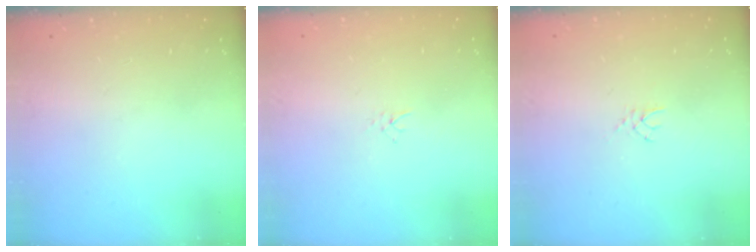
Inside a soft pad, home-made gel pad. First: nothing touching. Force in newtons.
{"total": 2.0, "press": 2.0, "slide": 0.3}
{"total": 2.1, "press": 2.1, "slide": 0.3}